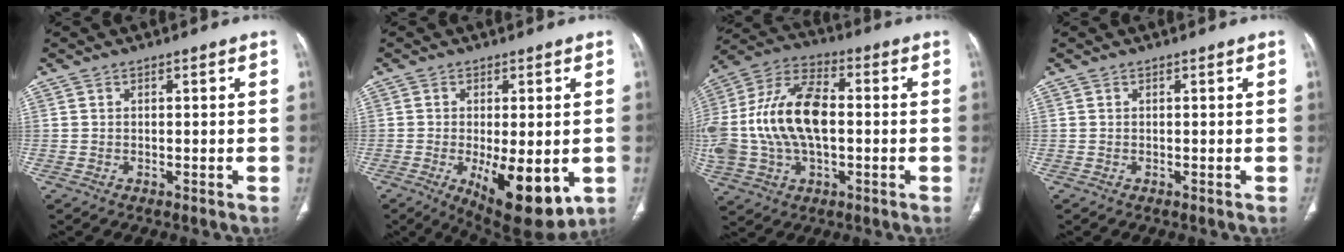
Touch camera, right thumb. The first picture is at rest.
{"total": 13.9, "force": [-3.6, 5.5, 12.3], "torque": [-0.175, -0.022, -0.036]}
{"total": 20.9, "force": [-0.2, 12.0, 17.1], "torque": [-0.370, 0.026, -0.004]}
{"total": 0.0}